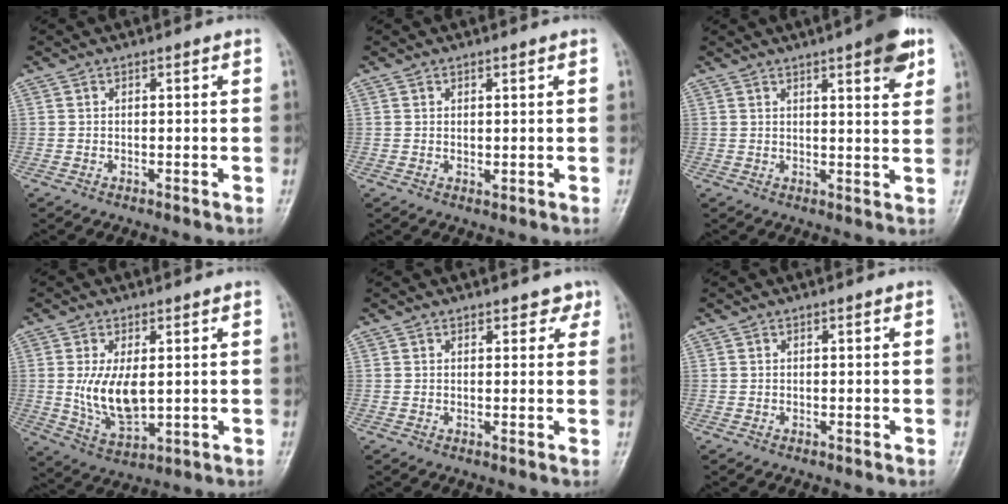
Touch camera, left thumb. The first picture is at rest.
{"total": 1.0, "force": [0.5, 0.5, 0.7], "torque": [-0.013, -0.006, 0.010]}
{"total": 7.9, "force": [4.4, 1.9, 6.3], "torque": [-0.070, -0.017, 0.053]}
{"total": 8.7, "force": [0.8, 4.5, 7.5], "torque": [-0.135, -0.018, 0.029]}
{"total": 2.5, "force": [1.8, 1.5, 0.8], "torque": [0.016, -0.007, 0.016]}
{"total": 0.0}